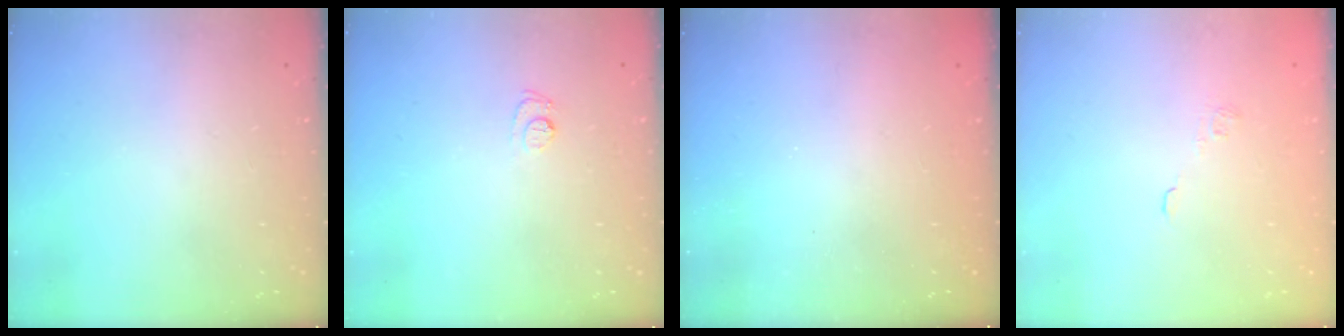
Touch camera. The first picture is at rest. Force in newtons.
{"total": 5.7, "press": 5.7, "slide": 0.6}
{"total": 2.5, "press": 2.4, "slide": 0.8}
{"total": 2.0, "press": 1.5, "slide": 1.3}